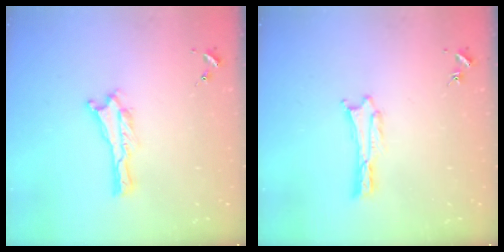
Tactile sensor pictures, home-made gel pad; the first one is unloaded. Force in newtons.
{"total": 0.0}